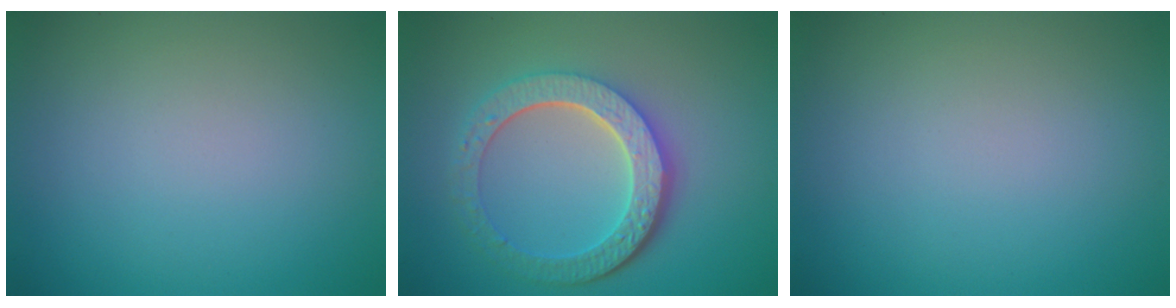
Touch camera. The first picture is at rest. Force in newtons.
{"total": 6.2, "press": 4.6, "slide": 4.2}
{"total": 0.0}